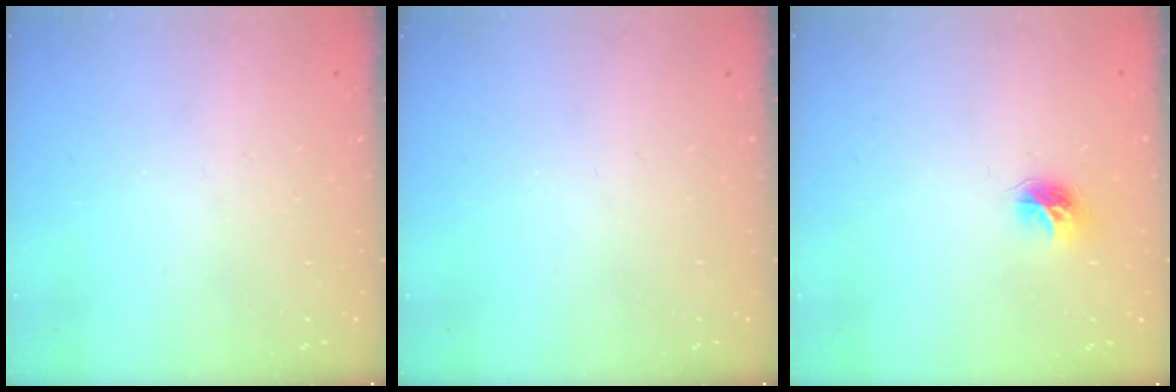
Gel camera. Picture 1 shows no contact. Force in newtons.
{"total": 0.0}
{"total": 7.5, "press": 7.5, "slide": 0.4}